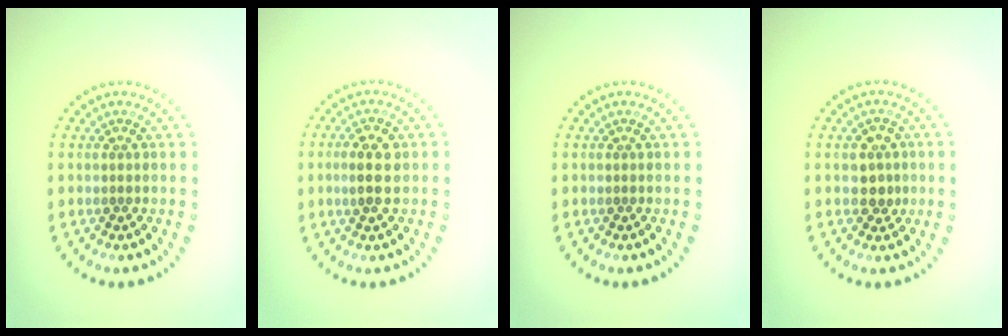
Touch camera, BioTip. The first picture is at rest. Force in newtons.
{"total": 2.9, "press": 2.9, "slide": 0.4}
{"total": 0.0}
{"total": 2.1, "press": 2.0, "slide": 0.4}